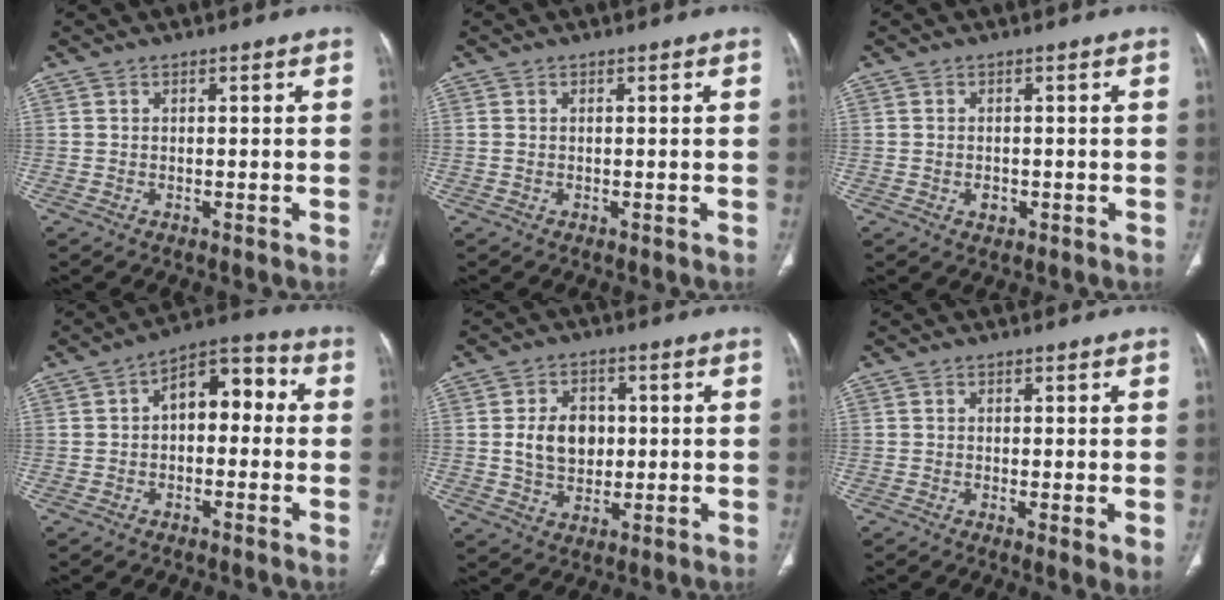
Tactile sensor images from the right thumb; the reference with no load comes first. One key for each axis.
{"total": 0.6, "fx": 0.0, "fy": 0.3, "fz": 0.5, "tx": -0.019, "ty": 0.006, "tz": 0.004}
{"total": 1.8, "fx": -0.6, "fy": 1.4, "fz": 1.1, "tx": -0.013, "ty": 0.004, "tz": -0.006}
{"total": 9.3, "fx": 0.4, "fy": 5.7, "fz": 7.4, "tx": -0.072, "ty": 0.034, "tz": -0.009}
{"total": 8.6, "fx": 0.6, "fy": 6.4, "fz": 5.7, "tx": -0.073, "ty": 0.001, "tz": 0.014}
{"total": 3.1, "fx": -0.2, "fy": 0.7, "fz": 3.1, "tx": -0.055, "ty": -0.015, "tz": -0.008}